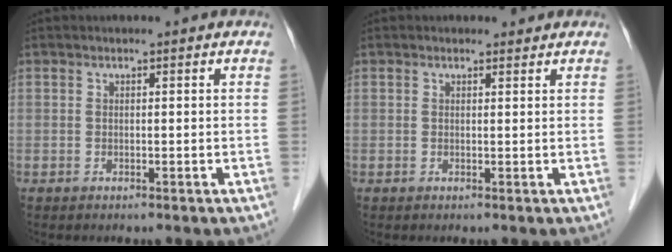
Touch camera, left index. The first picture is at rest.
{"total": 0.8, "force": [0.7, 0.5, 0.0], "torque": [-0.004, -0.003, 0.007]}